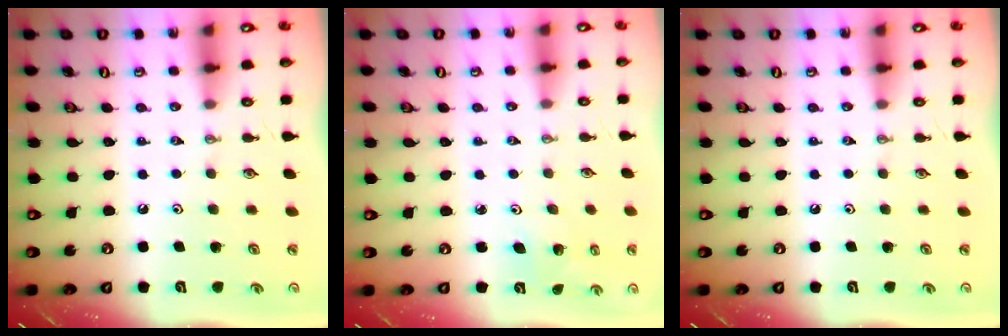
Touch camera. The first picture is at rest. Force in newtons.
{"total": 2.3, "press": 2.3, "slide": 0.2}
{"total": 0.0}